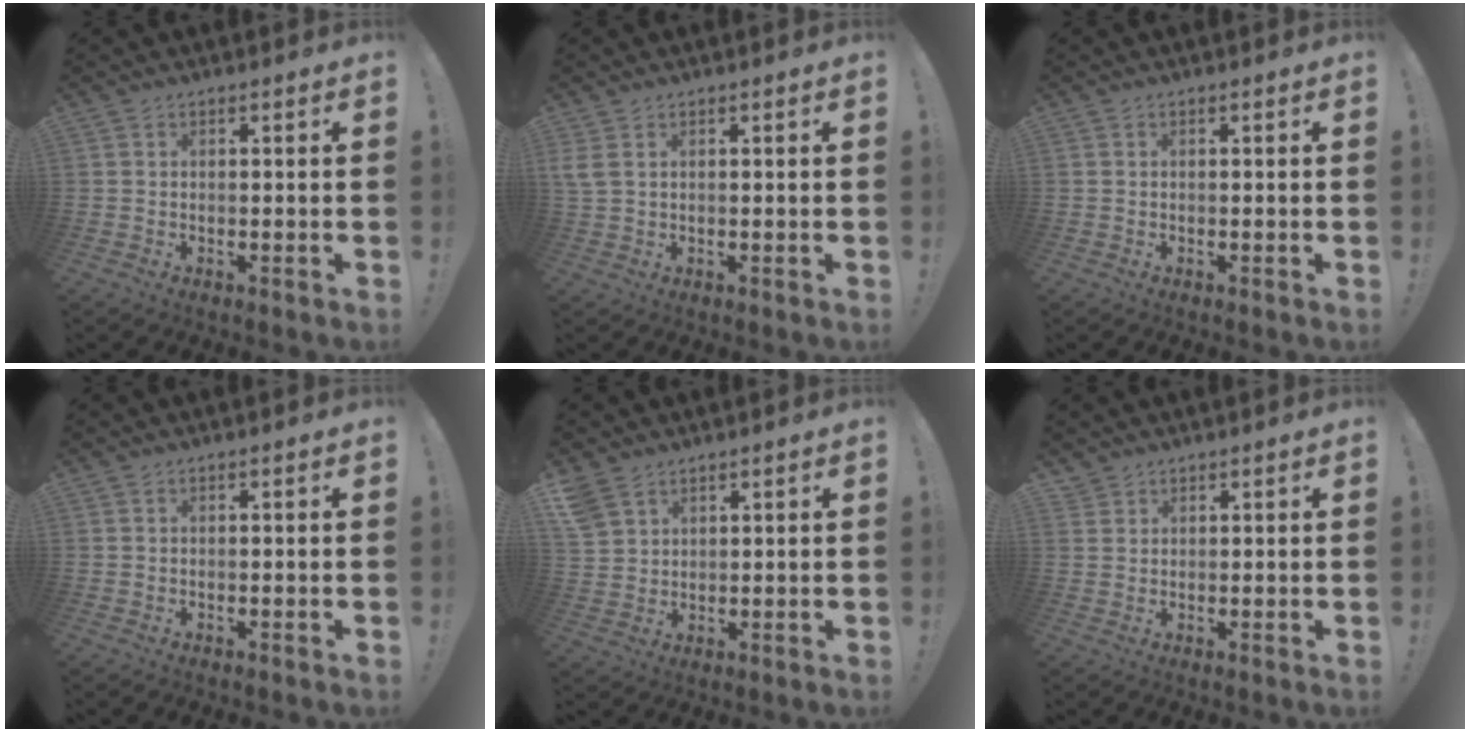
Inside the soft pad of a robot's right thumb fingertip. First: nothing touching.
{"total": 2.9, "force": [1.1, 1.6, 2.2], "torque": [-0.049, 0.001, 0.021]}
{"total": 0.0}
{"total": 0.0}
{"total": 5.6, "force": [4.0, 3.4, 1.9], "torque": [-0.041, -0.014, 0.082]}
{"total": 1.9, "force": [1.7, 0.9, 0.0], "torque": [-0.001, -0.011, 0.032]}